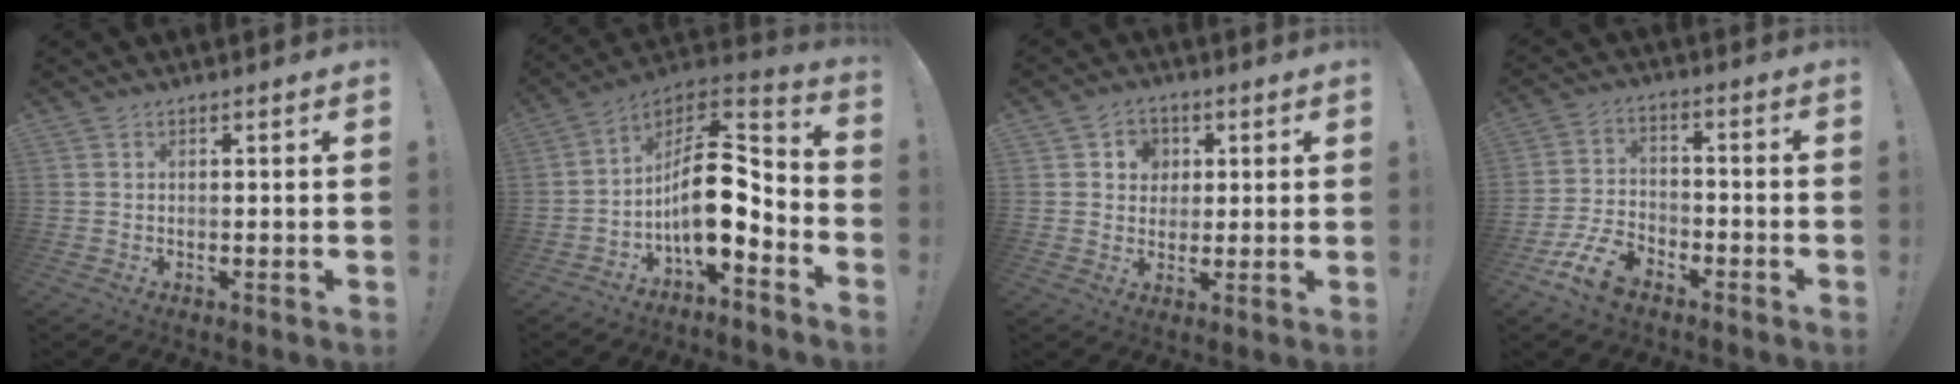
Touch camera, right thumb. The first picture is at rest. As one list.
[{"total": 16.4, "force": [-2.3, 8.0, 14.2], "torque": [-0.256, 0.008, -0.033]}, {"total": 5.9, "force": [1.5, 5.6, 1.5], "torque": [-0.025, -0.002, 0.029]}, {"total": 10.7, "force": [-6.9, 5.9, 5.6], "torque": [-0.122, 0.047, -0.123]}]